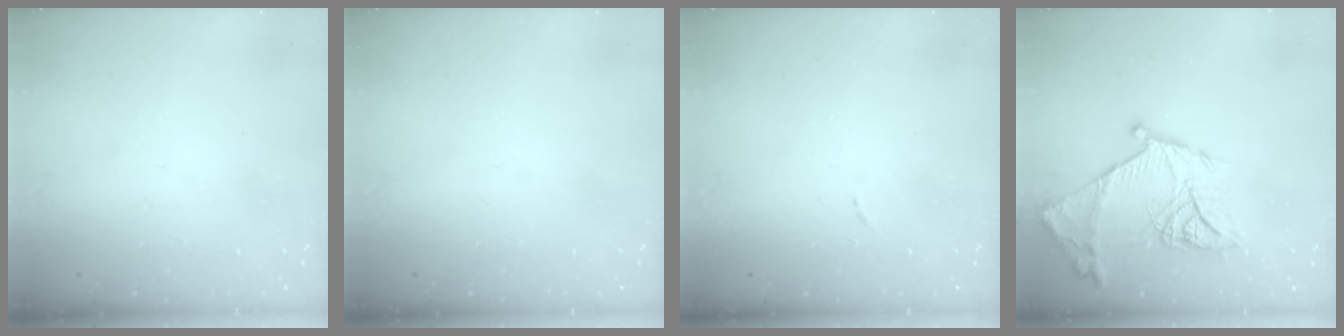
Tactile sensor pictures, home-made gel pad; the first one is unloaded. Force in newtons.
{"total": 0.0}
{"total": 4.2, "press": 4.1, "slide": 0.7}
{"total": 18.9, "press": 18.8, "slide": 1.8}